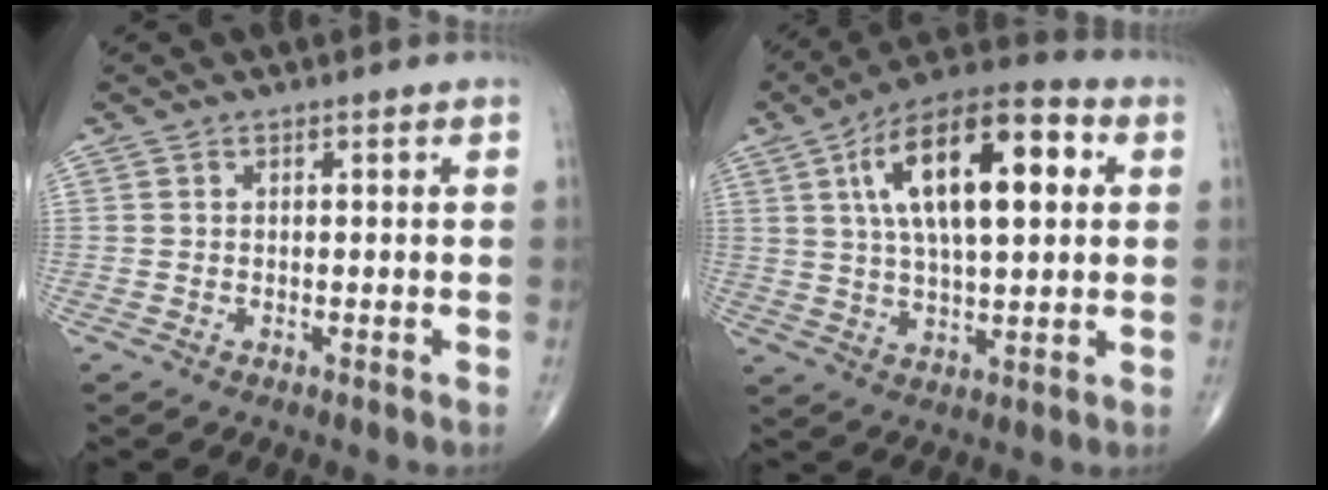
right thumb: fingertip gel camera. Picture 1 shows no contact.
{"total": 19.8, "force": [5.2, 8.2, 17.2], "torque": [-0.273, 0.014, 0.078]}